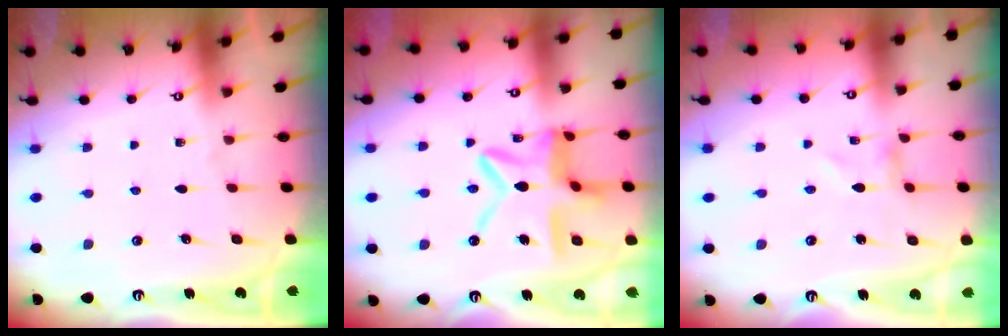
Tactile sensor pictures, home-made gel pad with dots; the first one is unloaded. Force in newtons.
{"total": 14.2, "press": 14.1, "slide": 1.2}
{"total": 0.0}